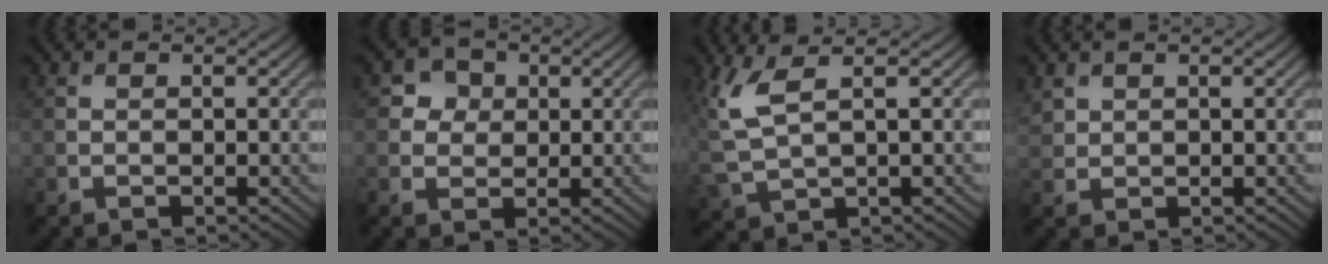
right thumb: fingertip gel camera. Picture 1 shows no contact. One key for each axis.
{"total": 3.3, "fx": 0.9, "fy": 3.0, "fz": 1.0, "tx": -0.023, "ty": 0.001, "tz": 0.010}
{"total": 5.3, "fx": 2.2, "fy": 2.1, "fz": 4.4, "tx": -0.125, "ty": 0.002, "tz": 0.047}
{"total": 1.5, "fx": 1.0, "fy": 1.0, "fz": 0.4, "tx": -0.017, "ty": 0.002, "tz": 0.025}